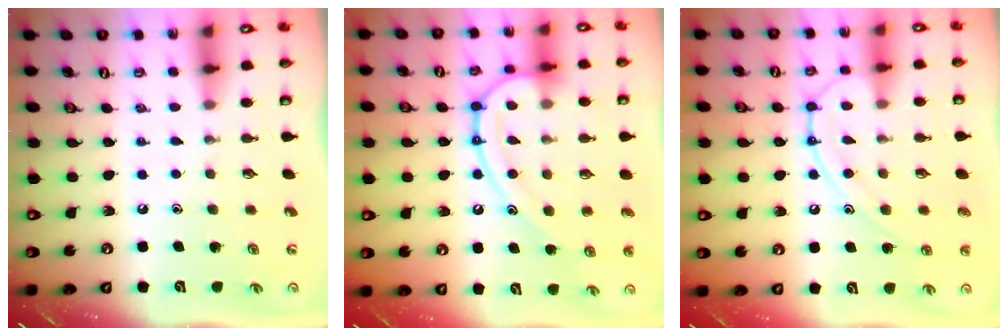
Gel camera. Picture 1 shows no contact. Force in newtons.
{"total": 15.6, "press": 15.5, "slide": 1.8}
{"total": 13.1, "press": 13.1, "slide": 1.1}